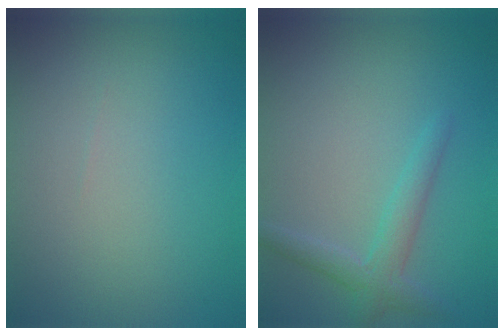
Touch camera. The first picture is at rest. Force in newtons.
{"total": 2.3, "press": 2.3, "slide": 0.2}